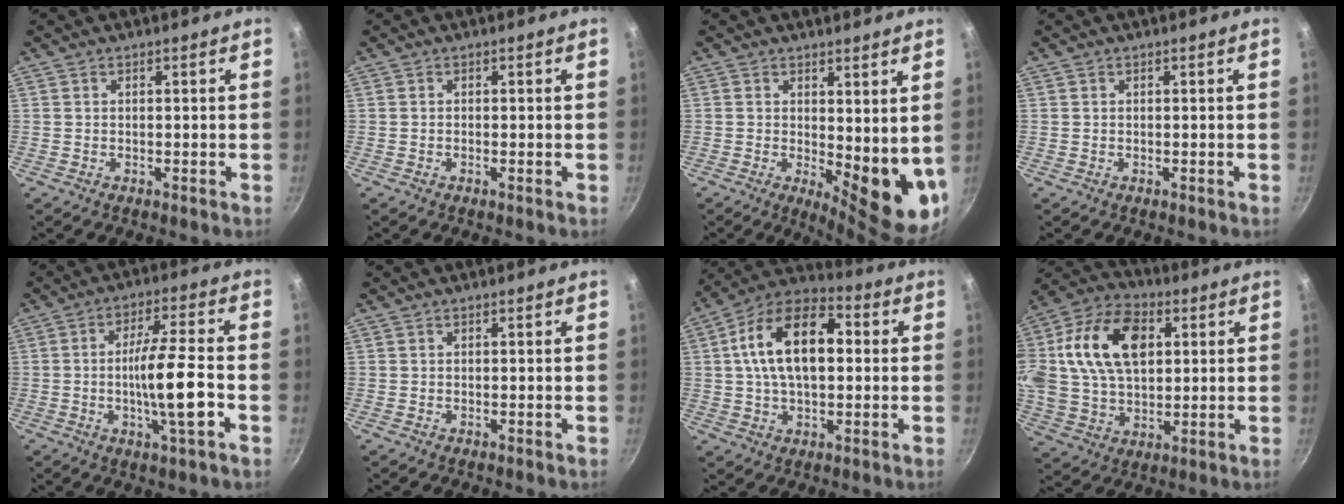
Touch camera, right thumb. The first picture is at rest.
{"total": 0.0}
{"total": 11.1, "force": [1.9, 4.5, 9.9], "torque": [-0.106, -0.029, 0.036]}
{"total": 0.0}
{"total": 10.9, "force": [-2.6, 1.3, 10.5], "torque": [-0.181, 0.016, -0.050]}
{"total": 0.0}
{"total": 17.0, "force": [2.4, 9.8, 13.6], "torque": [-0.207, 0.028, 0.024]}
{"total": 22.3, "force": [5.3, 14.5, 16.1], "torque": [-0.294, 0.017, 0.087]}